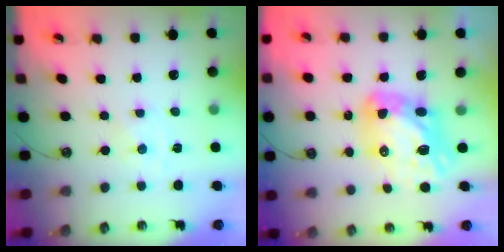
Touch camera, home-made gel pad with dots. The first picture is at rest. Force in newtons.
{"total": 17.2, "press": 17.1, "slide": 1.8}